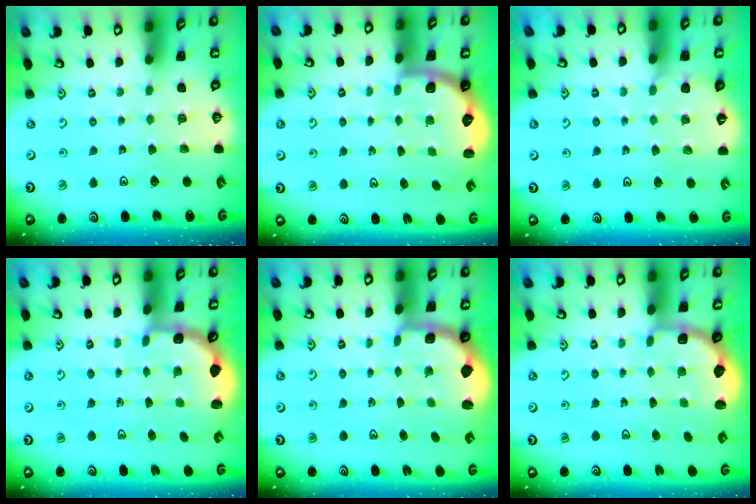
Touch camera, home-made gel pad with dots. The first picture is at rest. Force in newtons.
{"total": 2.1, "press": 1.9, "slide": 0.8}
{"total": 2.9, "press": 2.8, "slide": 0.4}
{"total": 2.7, "press": 2.3, "slide": 1.4}
{"total": 2.2, "press": 1.5, "slide": 1.6}
{"total": 2.6, "press": 2.1, "slide": 1.5}